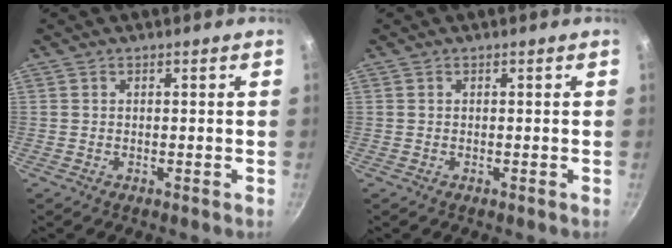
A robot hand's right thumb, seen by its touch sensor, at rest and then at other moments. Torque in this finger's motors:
{"motor_torque": [-0.01, 0.01, 0.00, 0.00, 0.02]}